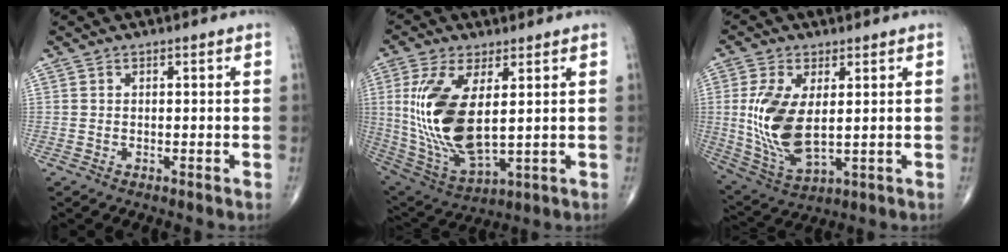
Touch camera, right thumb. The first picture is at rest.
{"total": 17.7, "force": [2.5, 7.7, 15.7], "torque": [-0.328, -0.023, 0.064]}
{"total": 13.2, "force": [1.3, 6.5, 11.4], "torque": [-0.237, -0.013, 0.040]}